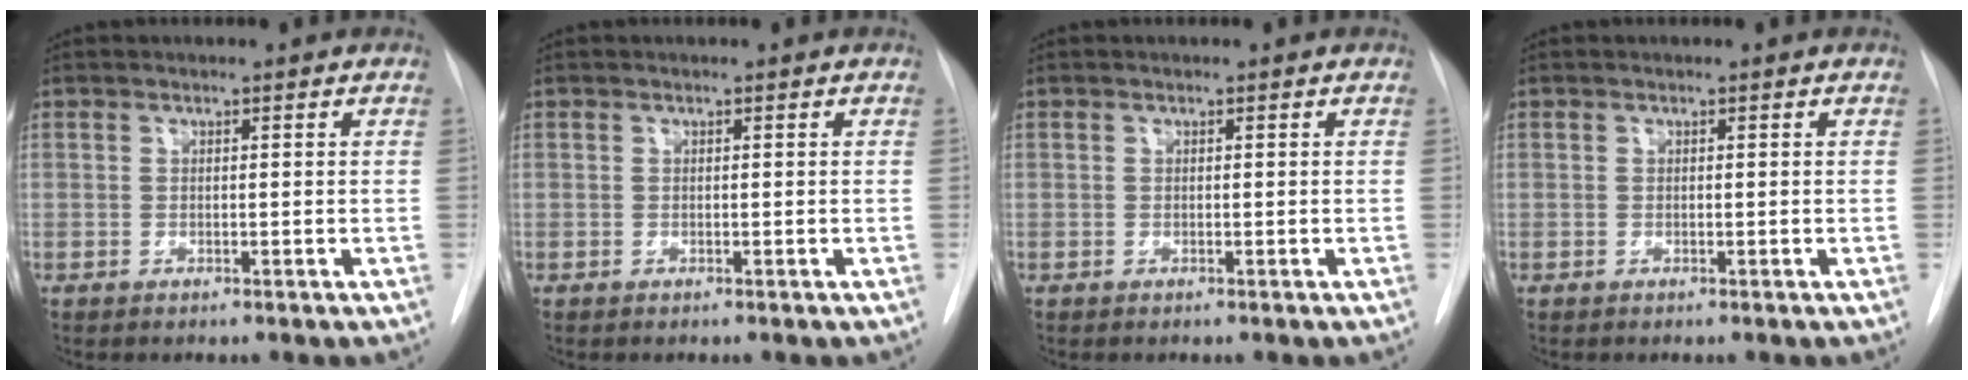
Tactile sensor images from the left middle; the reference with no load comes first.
{"total": 0.0}
{"total": 0.0}
{"total": 0.0}